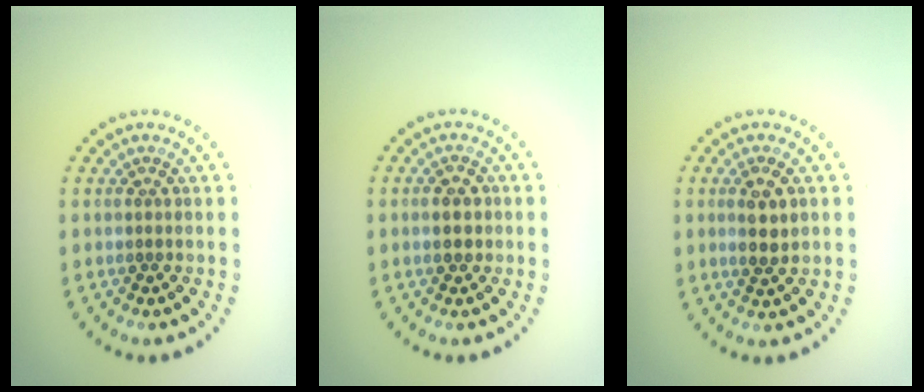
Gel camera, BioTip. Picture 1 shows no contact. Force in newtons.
{"total": 1.8, "press": 1.8, "slide": 0.2}
{"total": 2.5, "press": 2.4, "slide": 0.6}